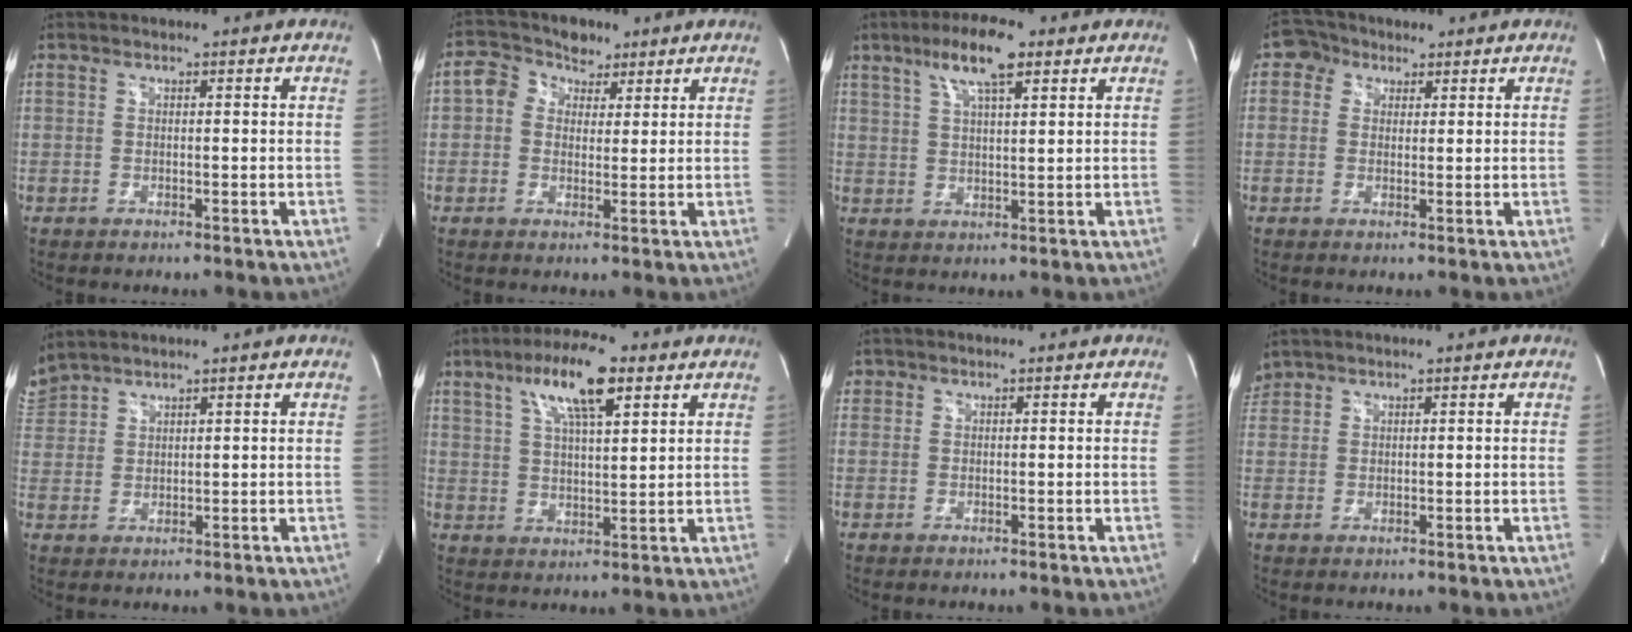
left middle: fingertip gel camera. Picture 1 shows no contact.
{"total": 5.8, "force": [2.6, 4.6, 2.4], "torque": [-0.040, 0.033, 0.046]}
{"total": 8.2, "force": [4.8, 1.7, 6.4], "torque": [-0.122, 0.015, 0.084]}
{"total": 3.8, "force": [1.7, 3.3, 0.9], "torque": [-0.017, 0.018, 0.028]}
{"total": 5.1, "force": [4.9, 0.9, 0.9], "torque": [-0.033, 0.024, 0.105]}
{"total": 11.0, "force": [6.0, 2.3, 8.9], "torque": [-0.166, 0.015, 0.103]}
{"total": 0.8, "force": [0.4, 0.7, 0.0], "torque": [0.008, 0.004, 0.005]}
{"total": 2.3, "force": [2.1, 1.0, 0.0], "torque": [-0.004, 0.016, 0.044]}